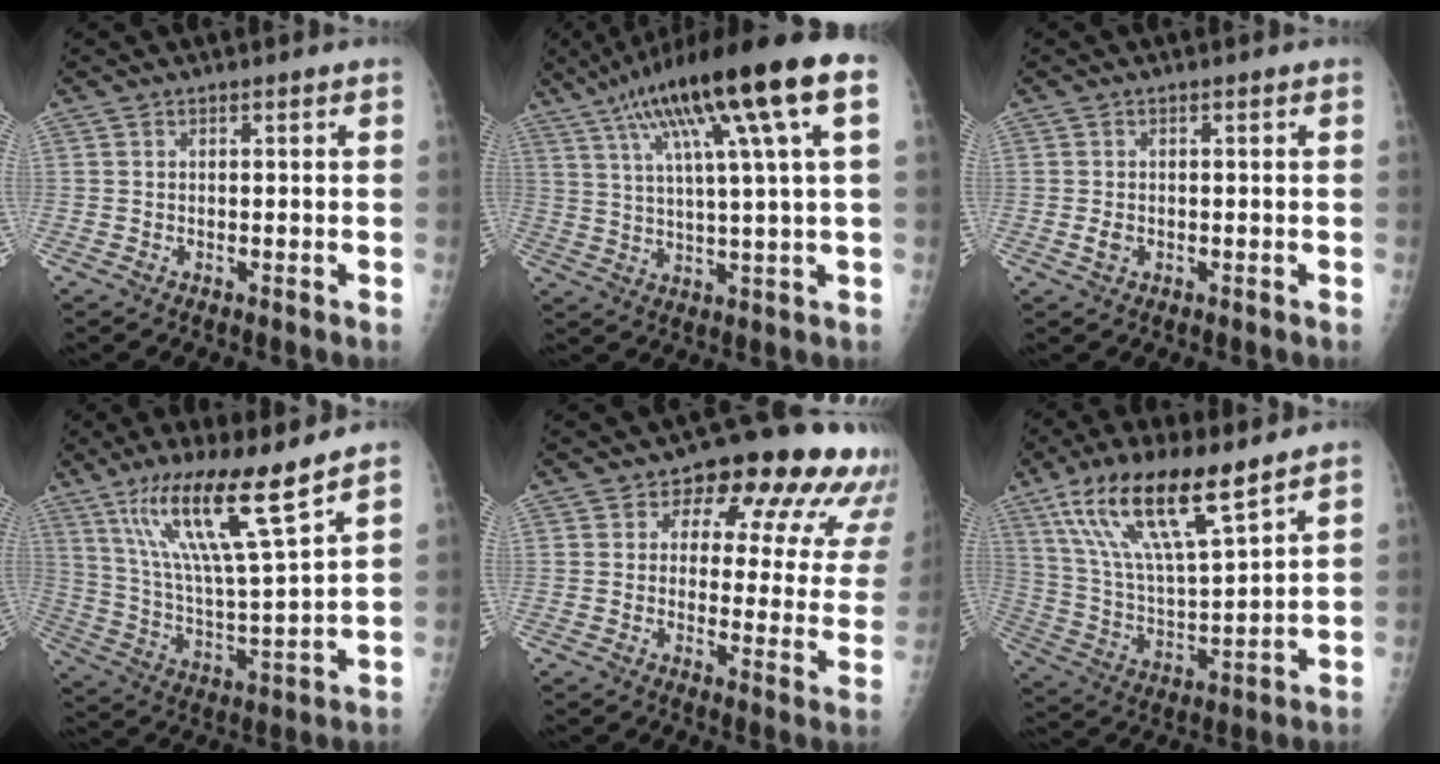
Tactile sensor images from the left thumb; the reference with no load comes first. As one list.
[{"total": 20.0, "force": [8.8, 2.1, 17.9], "torque": [-0.298, 0.011, 0.140]}, {"total": 1.6, "force": [-0.4, 1.1, 1.0], "torque": [-0.019, 0.000, -0.006]}, {"total": 17.1, "force": [11.0, 1.7, 13.0], "torque": [-0.230, -0.059, 0.208]}, {"total": 17.8, "force": [10.9, 8.6, 11.1], "torque": [-0.084, -0.040, 0.114]}, {"total": 18.3, "force": [11.3, 4.7, 13.6], "torque": [-0.244, -0.041, 0.219]}]